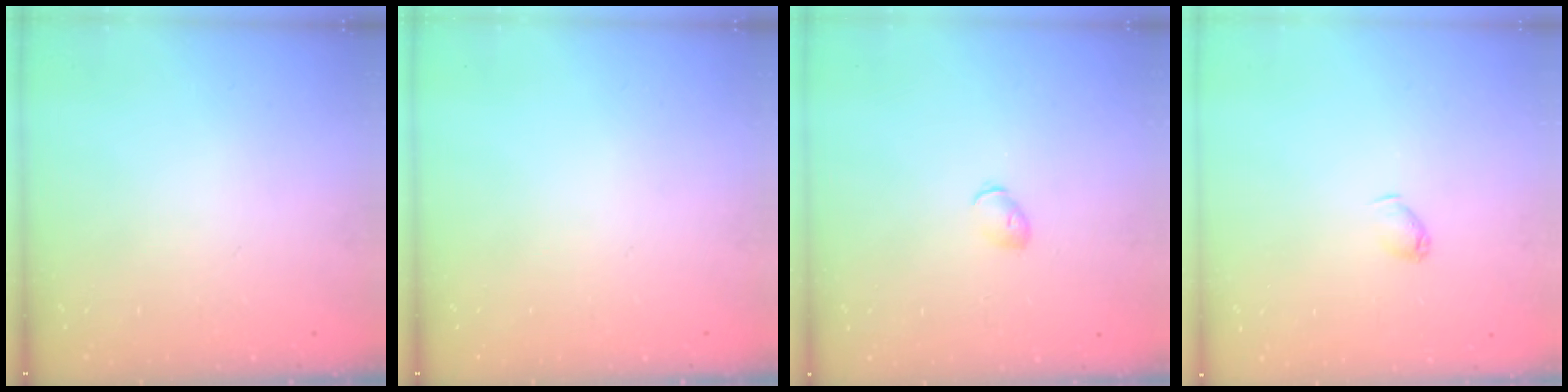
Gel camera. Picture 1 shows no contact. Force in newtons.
{"total": 0.0}
{"total": 3.3, "press": 3.2, "slide": 0.7}
{"total": 3.1, "press": 3.0, "slide": 0.6}